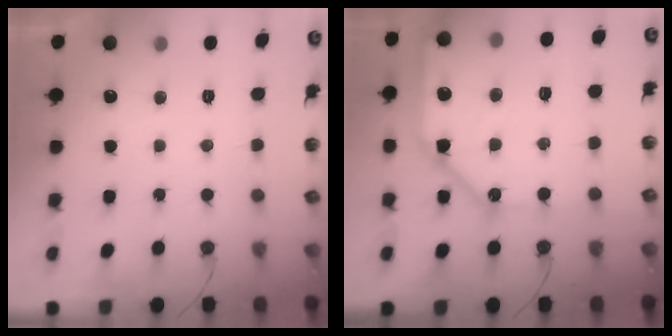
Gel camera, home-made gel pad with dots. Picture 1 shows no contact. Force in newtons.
{"total": 14.5, "press": 14.4, "slide": 1.7}